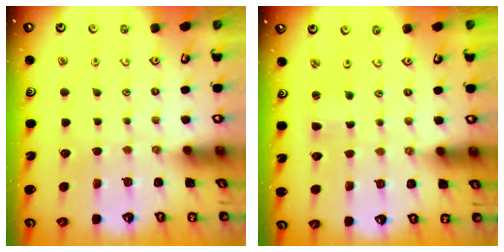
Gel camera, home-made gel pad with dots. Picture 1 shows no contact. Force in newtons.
{"total": 1.8, "press": 1.8, "slide": 0.3}